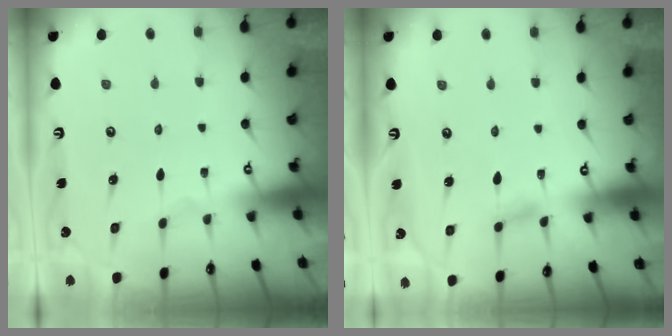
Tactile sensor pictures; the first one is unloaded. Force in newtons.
{"total": 4.7, "press": 4.7, "slide": 0.5}